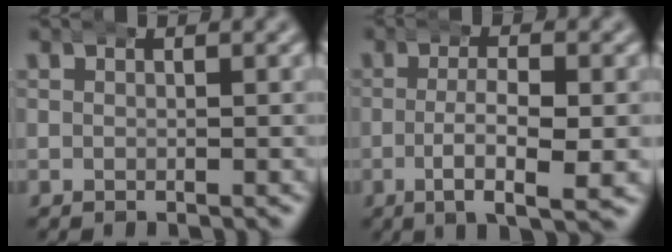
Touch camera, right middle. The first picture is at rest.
{"total": 5.5, "force": [-2.1, 1.0, 5.0], "torque": [-0.073, -0.009, -0.030]}